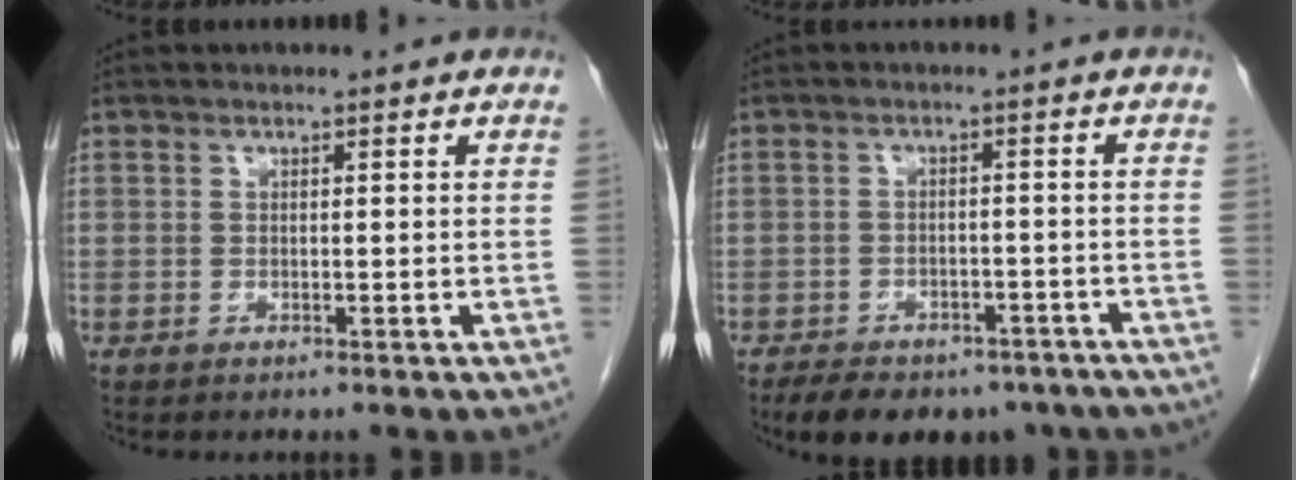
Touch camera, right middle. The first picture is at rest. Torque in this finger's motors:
{"motor_torque": [0.13, -0.12, 0.10, 0.06]}